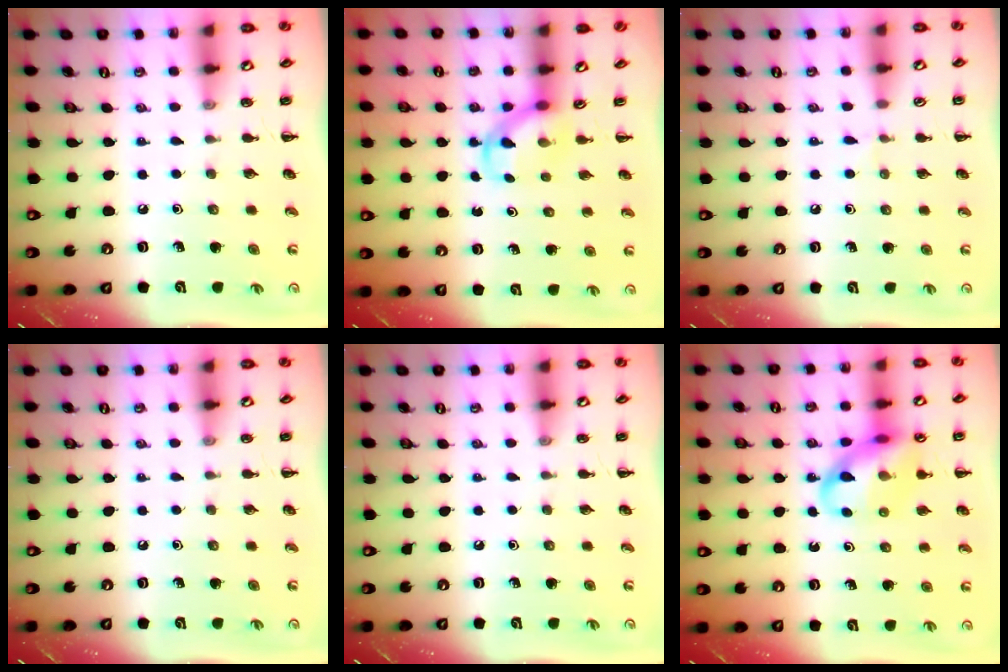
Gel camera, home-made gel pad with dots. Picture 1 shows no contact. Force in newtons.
{"total": 3.4, "press": 3.2, "slide": 1.0}
{"total": 4.0, "press": 3.7, "slide": 1.3}
{"total": 0.0}
{"total": 0.0}
{"total": 14.7, "press": 14.5, "slide": 2.5}